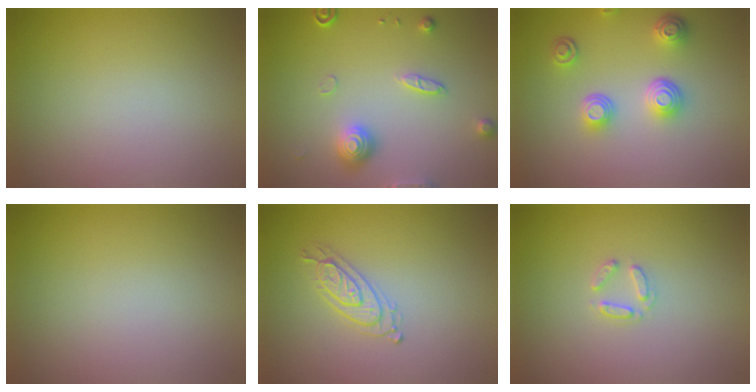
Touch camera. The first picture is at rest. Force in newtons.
{"total": 3.0, "press": 2.8, "slide": 0.9}
{"total": 3.6, "press": 2.9, "slide": 2.1}
{"total": 0.0}
{"total": 2.1, "press": 2.1, "slide": 0.5}
{"total": 1.5, "press": 1.4, "slide": 0.2}